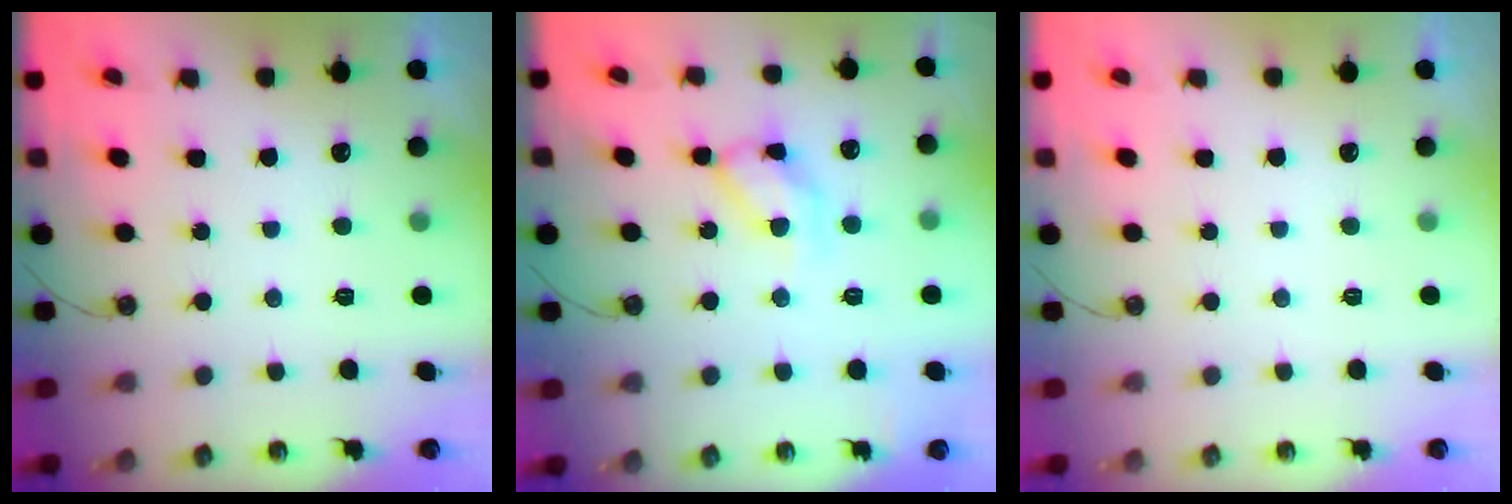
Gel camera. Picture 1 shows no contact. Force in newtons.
{"total": 11.6, "press": 11.5, "slide": 1.4}
{"total": 0.0}